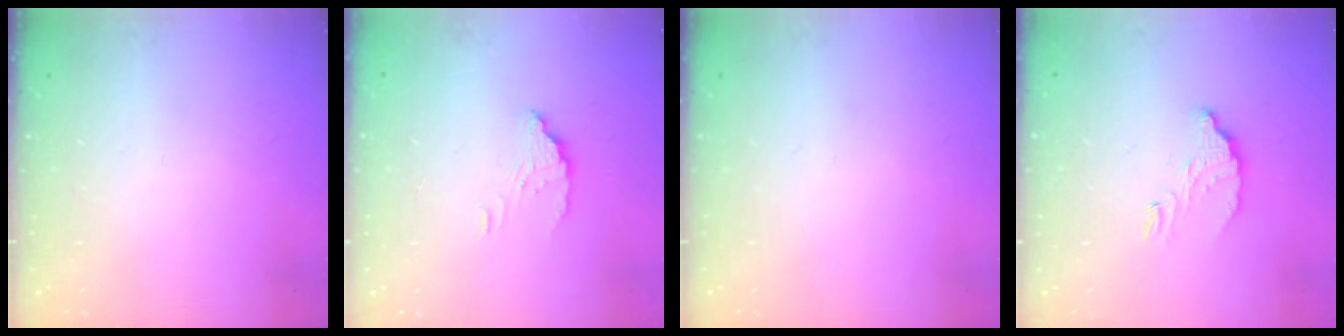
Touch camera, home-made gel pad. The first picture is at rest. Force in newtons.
{"total": 3.8, "press": 3.8, "slide": 0.3}
{"total": 0.0}
{"total": 7.5, "press": 7.5, "slide": 0.8}